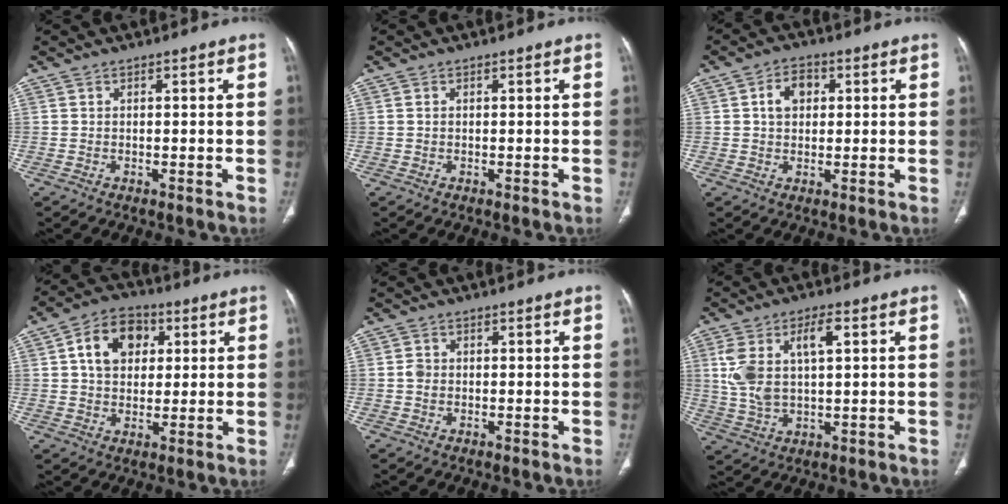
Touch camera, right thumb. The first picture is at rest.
{"total": 0.0}
{"total": 5.3, "force": [1.2, 4.0, 3.4], "torque": [-0.042, 0.009, 0.016]}
{"total": 10.8, "force": [3.0, 8.0, 6.7], "torque": [-0.084, 0.004, 0.043]}
{"total": 1.6, "force": [-0.1, 1.4, 0.8], "torque": [-0.010, 0.003, -0.003]}
{"total": 10.7, "force": [2.8, 5.0, 9.1], "torque": [-0.188, 0.008, 0.059]}